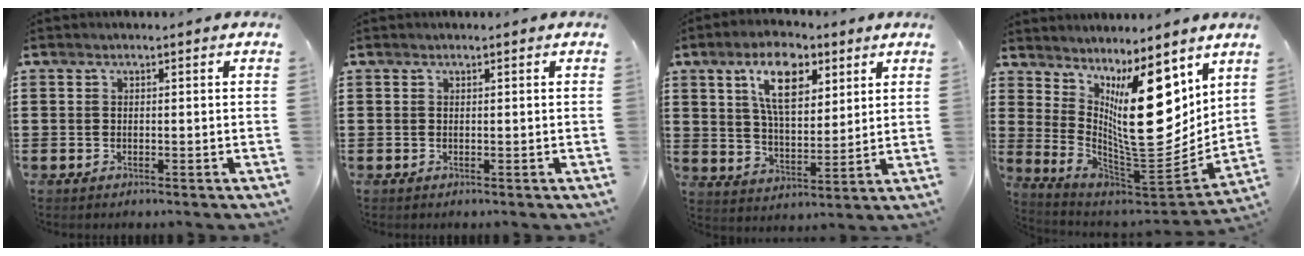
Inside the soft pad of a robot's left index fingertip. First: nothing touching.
{"total": 0.0}
{"total": 10.2, "force": [5.6, 4.5, 7.2], "torque": [-0.135, 0.000, 0.098]}
{"total": 15.4, "force": [5.3, 5.2, 13.5], "torque": [-0.240, -0.038, 0.094]}